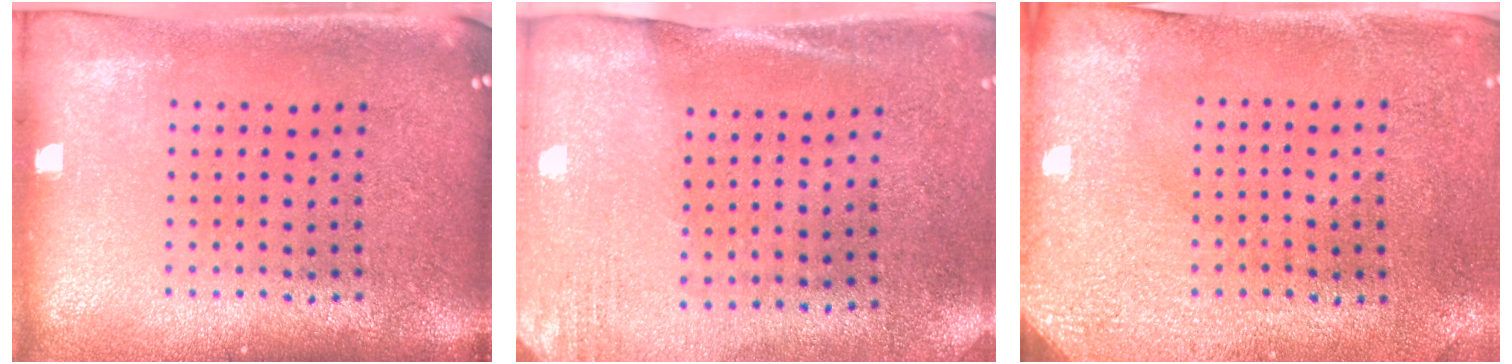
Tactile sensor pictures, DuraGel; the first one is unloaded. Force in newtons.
{"total": 2.6, "press": 2.3, "slide": 1.3}
{"total": 3.0, "press": 2.5, "slide": 1.7}